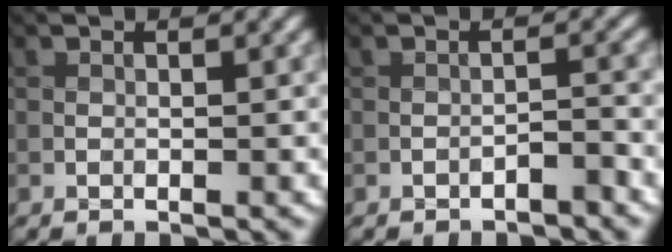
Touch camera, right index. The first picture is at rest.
{"total": 1.1, "force": [-1.0, 0.1, 0.5], "torque": [-0.006, 0.006, -0.015]}